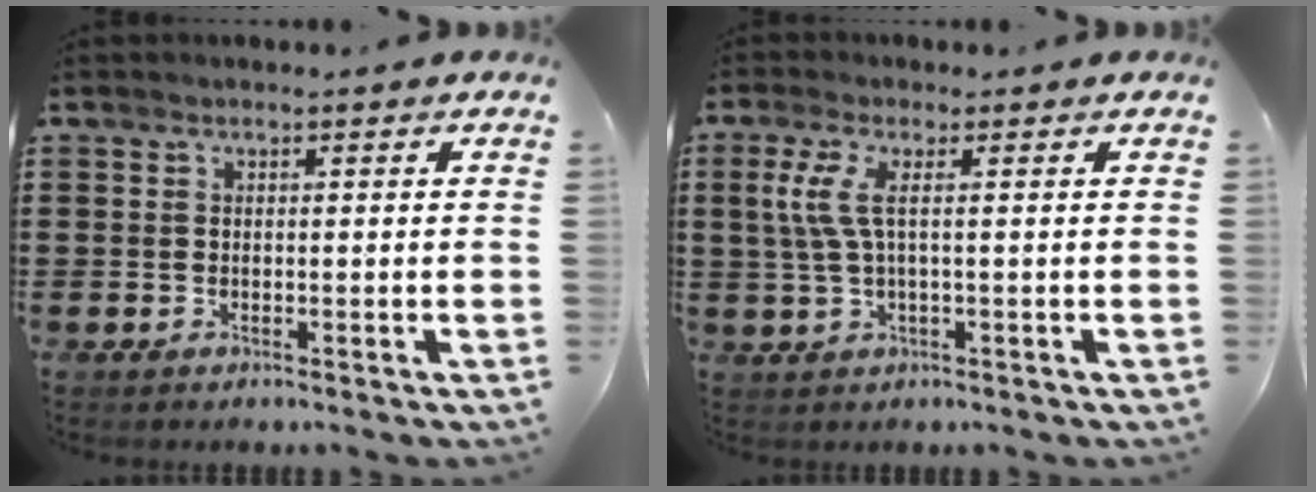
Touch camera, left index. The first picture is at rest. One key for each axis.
{"total": 4.4, "fx": 0.6, "fy": 0.7, "fz": 4.3, "tx": -0.107, "ty": -0.011, "tz": 0.003}